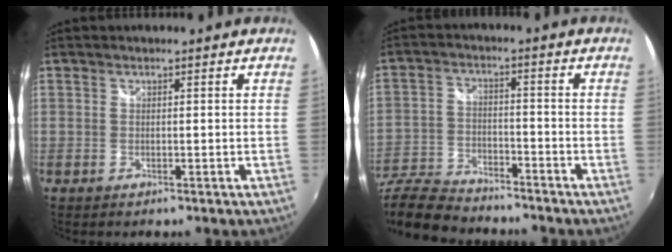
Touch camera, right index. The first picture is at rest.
{"total": 15.5, "force": [-13.4, 4.7, 6.3], "torque": [-0.163, -0.019, -0.247]}